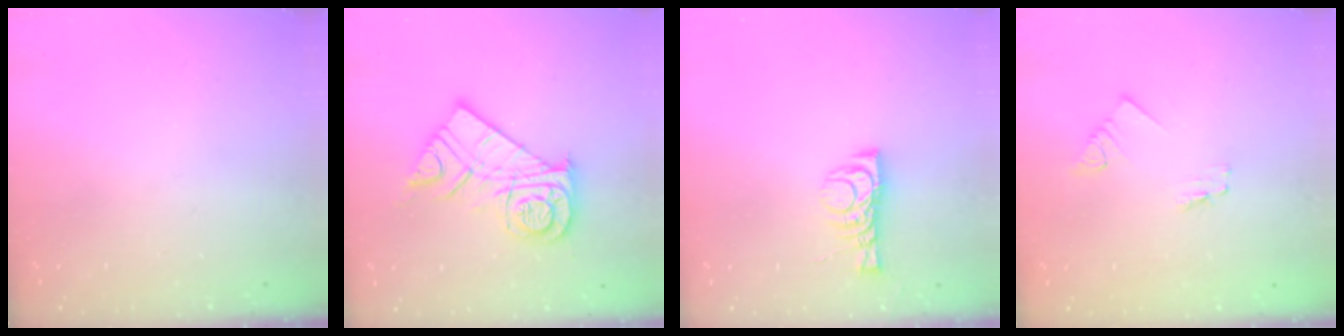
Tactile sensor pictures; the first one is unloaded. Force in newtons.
{"total": 16.2, "press": 16.1, "slide": 1.6}
{"total": 7.0, "press": 6.9, "slide": 0.5}
{"total": 1.6, "press": 1.6, "slide": 0.1}